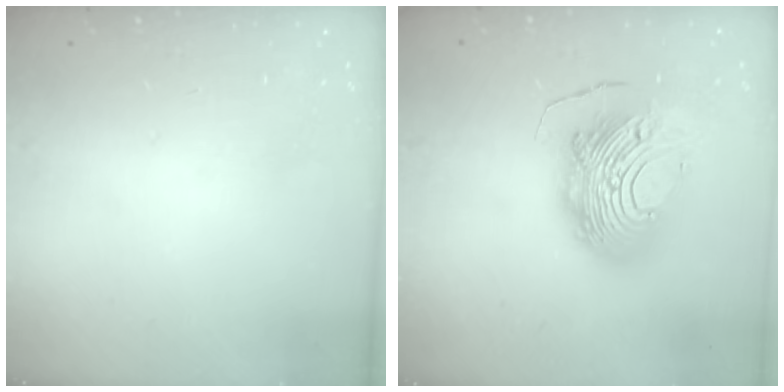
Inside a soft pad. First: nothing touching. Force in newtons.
{"total": 20.9, "press": 20.8, "slide": 2.0}